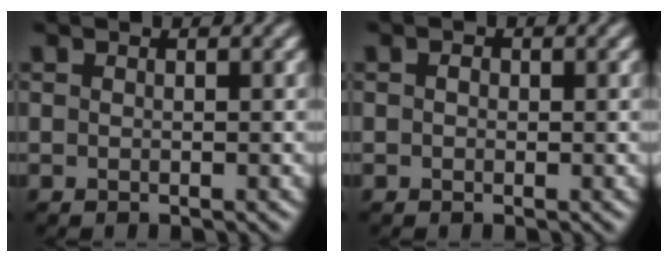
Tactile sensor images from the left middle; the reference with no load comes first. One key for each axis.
{"total": 0.7, "fx": 0.1, "fy": 0.6, "fz": 0.4, "tx": -0.006, "ty": -0.003, "tz": -0.002}